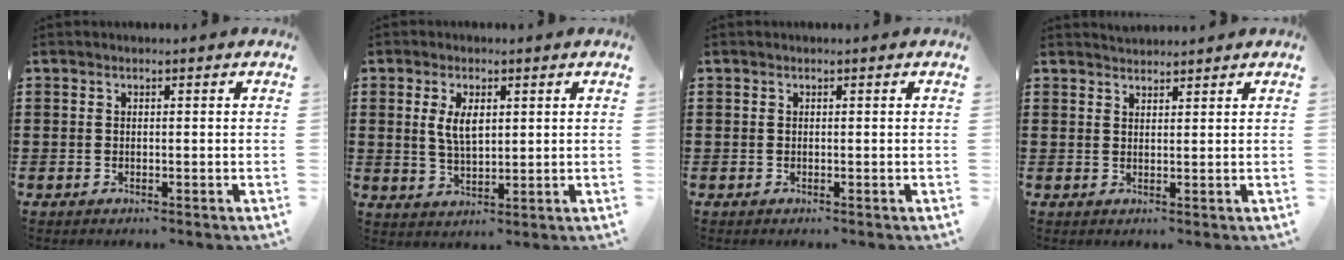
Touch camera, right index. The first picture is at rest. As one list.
[{"total": 4.5, "force": [1.1, 2.1, 3.8], "torque": [-0.073, 0.003, 0.017]}, {"total": 0.0}, {"total": 1.6, "force": [1.5, 0.0, -0.4], "torque": [0.003, 0.002, 0.031]}]